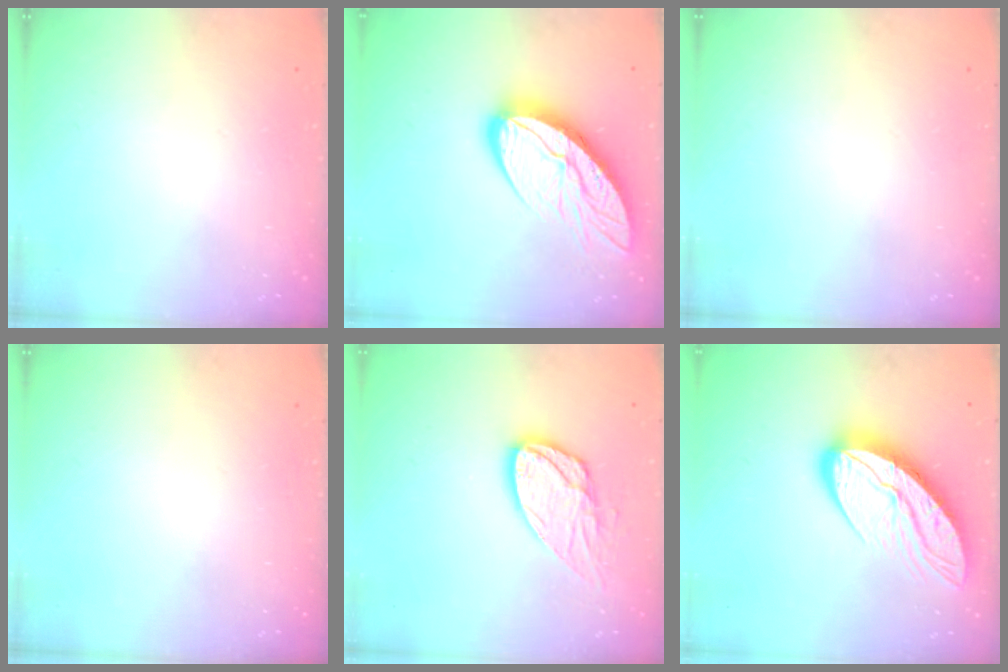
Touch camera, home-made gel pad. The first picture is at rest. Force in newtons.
{"total": 15.0, "press": 15.0, "slide": 1.5}
{"total": 0.0}
{"total": 0.0}
{"total": 12.7, "press": 12.7, "slide": 1.3}
{"total": 15.1, "press": 15.0, "slide": 1.3}